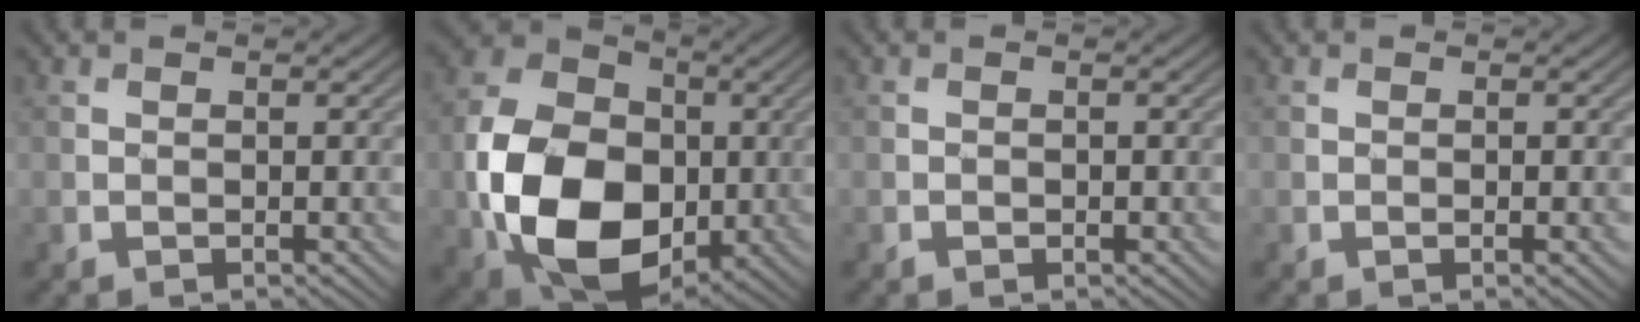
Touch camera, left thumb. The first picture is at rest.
{"total": 15.8, "force": [-2.7, 11.4, 10.6], "torque": [-0.233, -0.018, -0.057]}
{"total": 0.6, "force": [-0.4, 0.4, 0.3], "torque": [-0.003, -0.003, -0.005]}
{"total": 0.9, "force": [-0.2, 0.1, 0.8], "torque": [-0.013, -0.002, -0.004]}